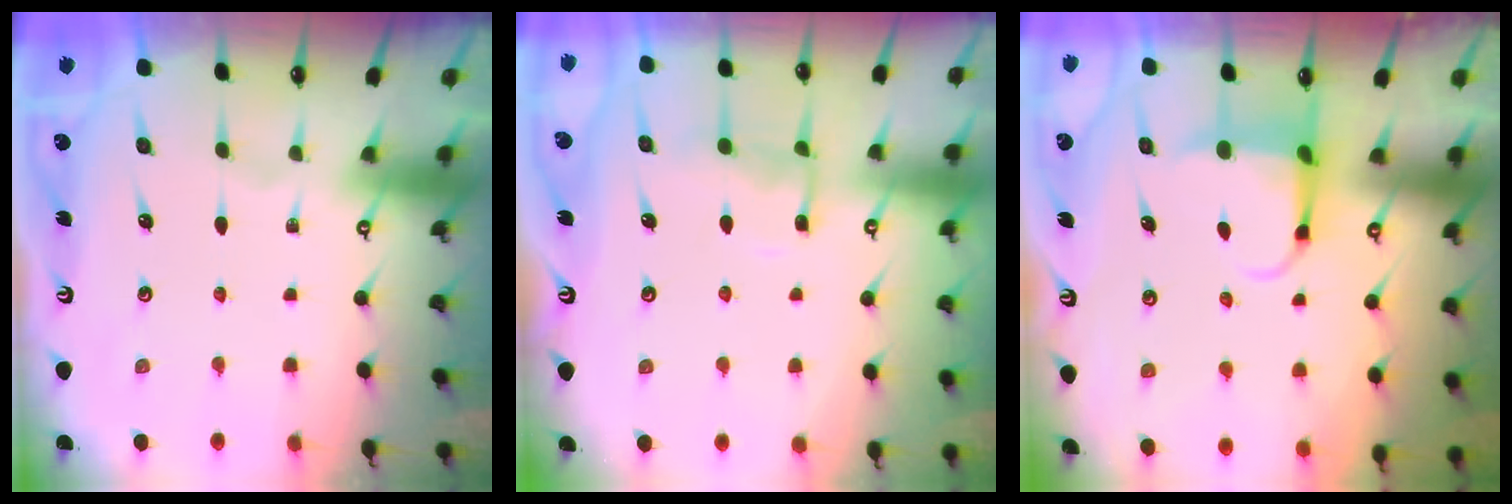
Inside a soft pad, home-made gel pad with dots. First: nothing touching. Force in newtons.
{"total": 9.2, "press": 9.2, "slide": 1.0}
{"total": 6.1, "press": 6.0, "slide": 1.3}